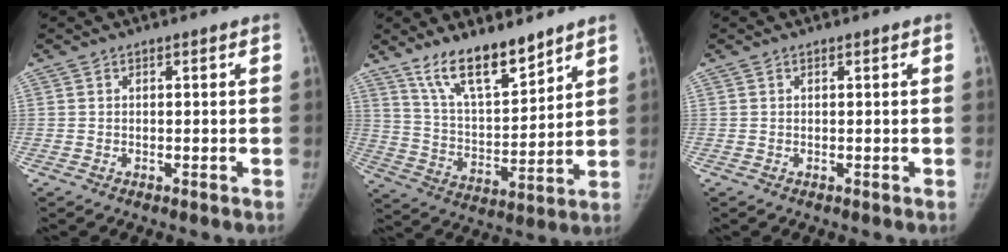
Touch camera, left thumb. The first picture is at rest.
{"total": 13.1, "force": [9.9, 4.0, 7.5], "torque": [-0.107, -0.067, 0.189]}
{"total": 0.0}